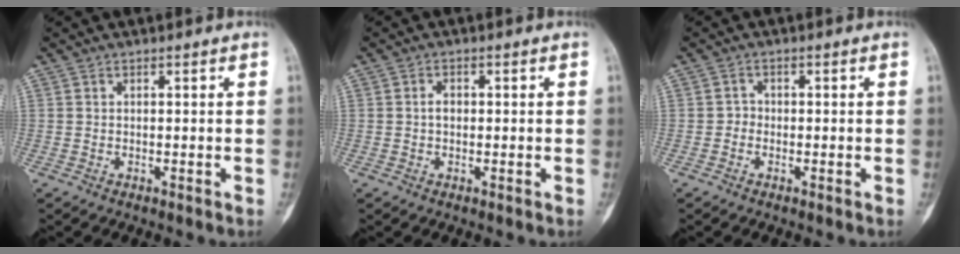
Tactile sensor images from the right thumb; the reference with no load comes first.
{"total": 1.6, "force": [0.0, 1.1, 1.1], "torque": [-0.017, 0.005, -0.003]}
{"total": 1.2, "force": [-0.5, 1.0, 0.4], "torque": [0.003, 0.006, -0.017]}